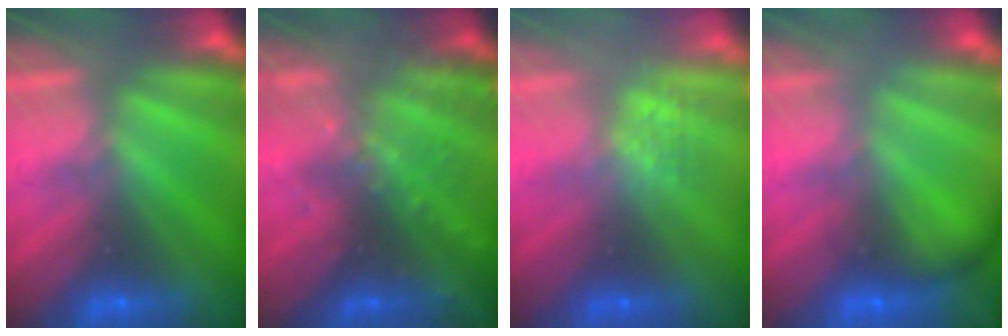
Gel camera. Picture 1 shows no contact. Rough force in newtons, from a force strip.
{"total": 9.0}
{"total": 2.6}
{"total": 1.9}